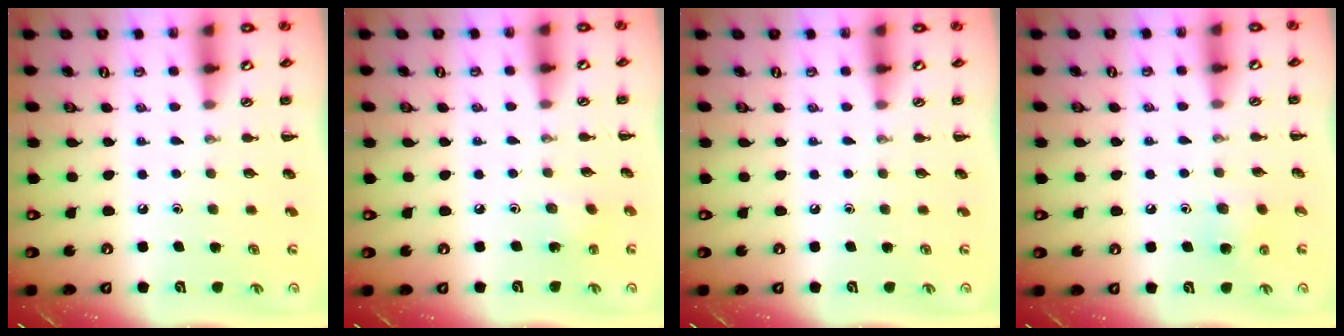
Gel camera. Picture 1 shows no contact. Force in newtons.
{"total": 2.5, "press": 2.4, "slide": 0.8}
{"total": 0.0}
{"total": 5.4, "press": 5.2, "slide": 1.4}